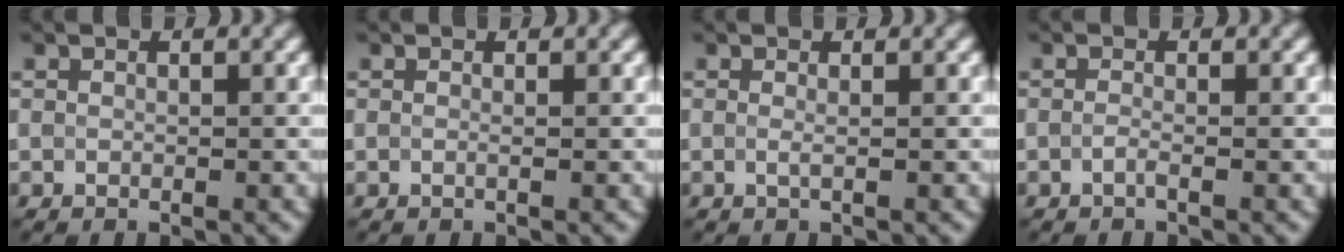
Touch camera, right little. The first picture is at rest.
{"total": 0.0}
{"total": 0.0}
{"total": 0.7, "force": [-0.7, 0.0, -0.1], "torque": [0.002, -0.001, -0.016]}